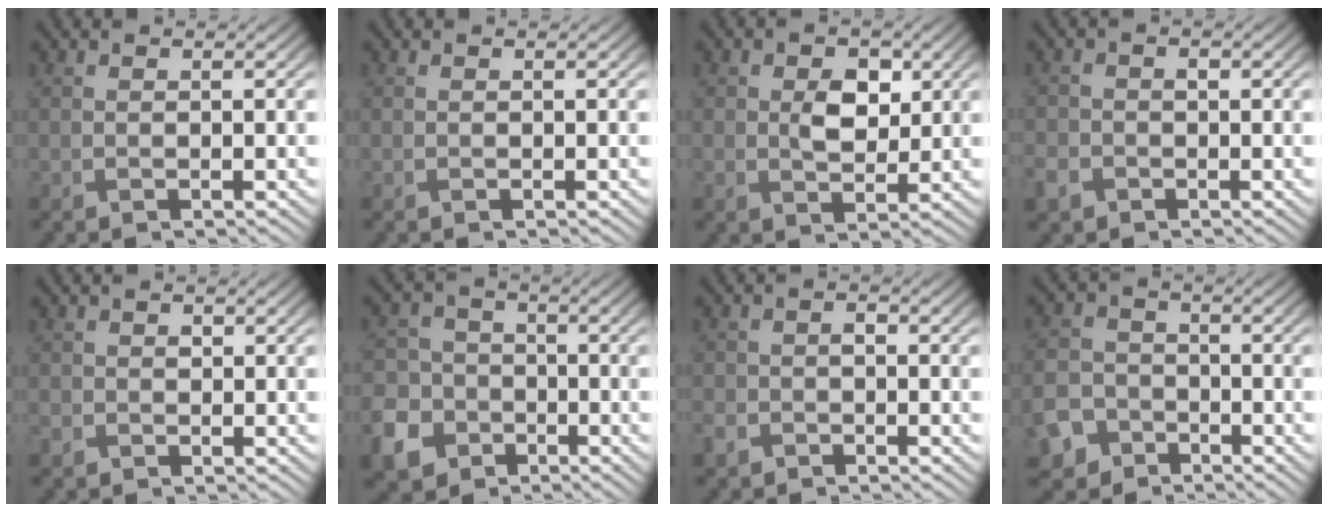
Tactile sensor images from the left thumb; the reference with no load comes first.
{"total": 0.0}
{"total": 4.1, "force": [0.7, 2.8, 2.9], "torque": [-0.056, -0.003, 0.010]}
{"total": 2.7, "force": [-1.3, 2.2, 1.0], "torque": [-0.030, -0.004, -0.033]}
{"total": 1.6, "force": [-0.5, 1.5, 0.5], "torque": [-0.014, -0.004, -0.010]}
{"total": 8.5, "force": [-4.2, 6.7, 3.0], "torque": [-0.094, -0.030, -0.093]}
{"total": 2.6, "force": [-1.5, 1.8, 1.1], "torque": [-0.030, -0.001, -0.036]}
{"total": 5.9, "force": [-3.6, 4.2, 2.0], "torque": [-0.060, -0.009, -0.082]}